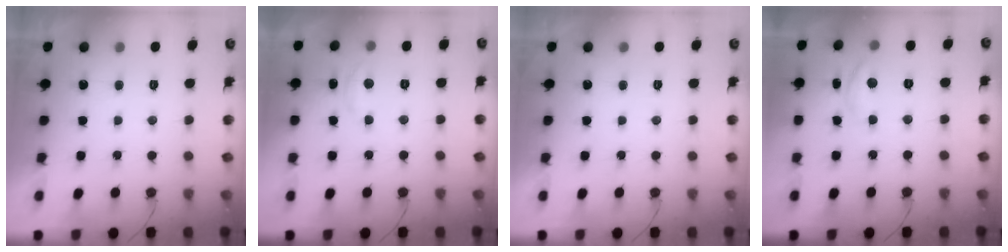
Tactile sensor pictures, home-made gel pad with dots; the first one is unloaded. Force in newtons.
{"total": 3.6, "press": 3.5, "slide": 0.4}
{"total": 0.0}
{"total": 5.5, "press": 5.5, "slide": 0.7}